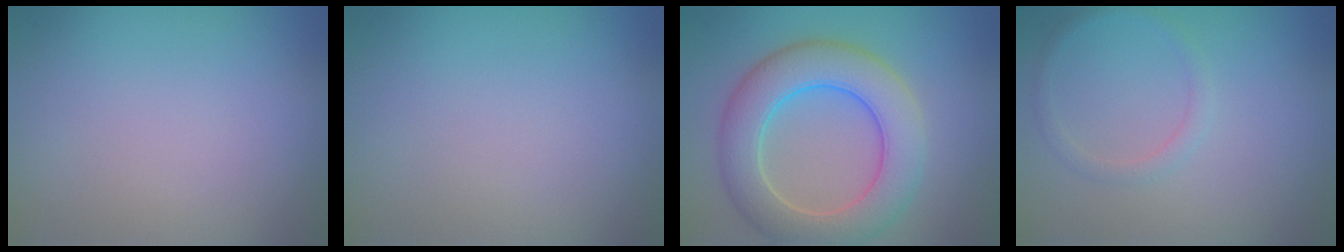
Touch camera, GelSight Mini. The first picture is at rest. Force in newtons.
{"total": 0.0}
{"total": 7.7, "press": 7.7, "slide": 0.5}
{"total": 1.3, "press": 1.3, "slide": 0.1}